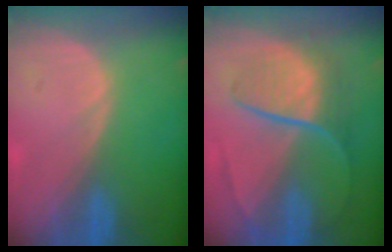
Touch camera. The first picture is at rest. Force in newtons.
{"total": 9.0, "press": 7.4, "slide": 5.1}